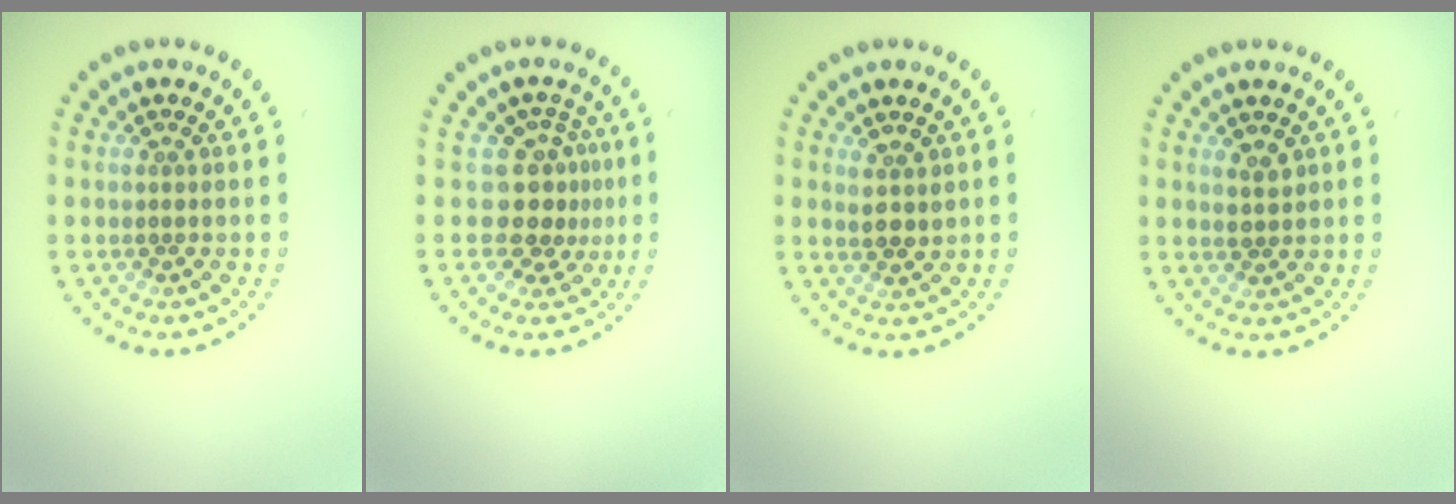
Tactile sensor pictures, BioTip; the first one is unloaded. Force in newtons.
{"total": 3.4, "press": 2.5, "slide": 2.3}
{"total": 1.9, "press": 1.6, "slide": 1.0}
{"total": 1.3, "press": 1.2, "slide": 0.4}